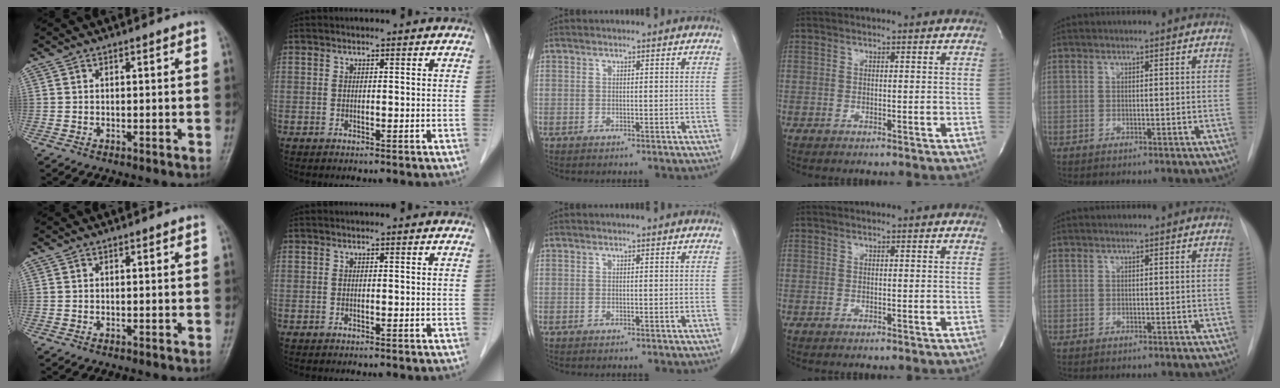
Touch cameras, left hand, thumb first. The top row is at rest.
{}